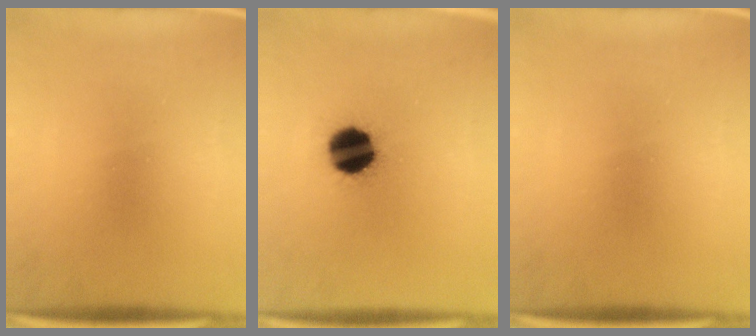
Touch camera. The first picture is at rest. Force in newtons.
{"total": 12.8}
{"total": 0.0}